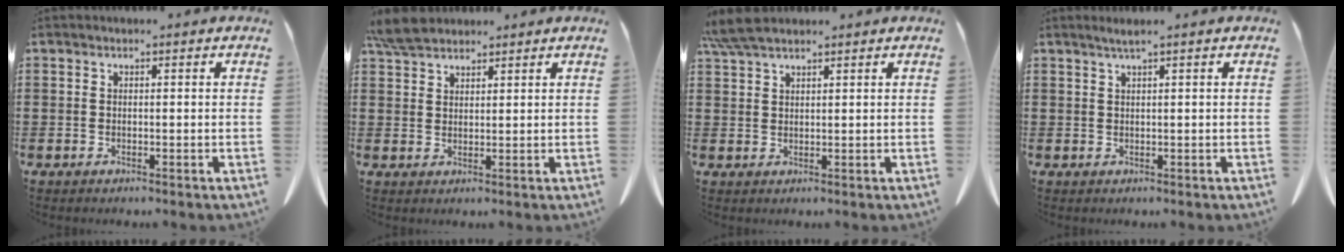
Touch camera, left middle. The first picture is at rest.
{"total": 4.8, "force": [4.2, 1.5, 1.9], "torque": [-0.049, -0.002, 0.082]}
{"total": 4.7, "force": [3.8, 0.9, 2.7], "torque": [-0.070, -0.004, 0.070]}
{"total": 1.4, "force": [0.9, -0.2, 1.0], "torque": [-0.020, -0.003, 0.017]}